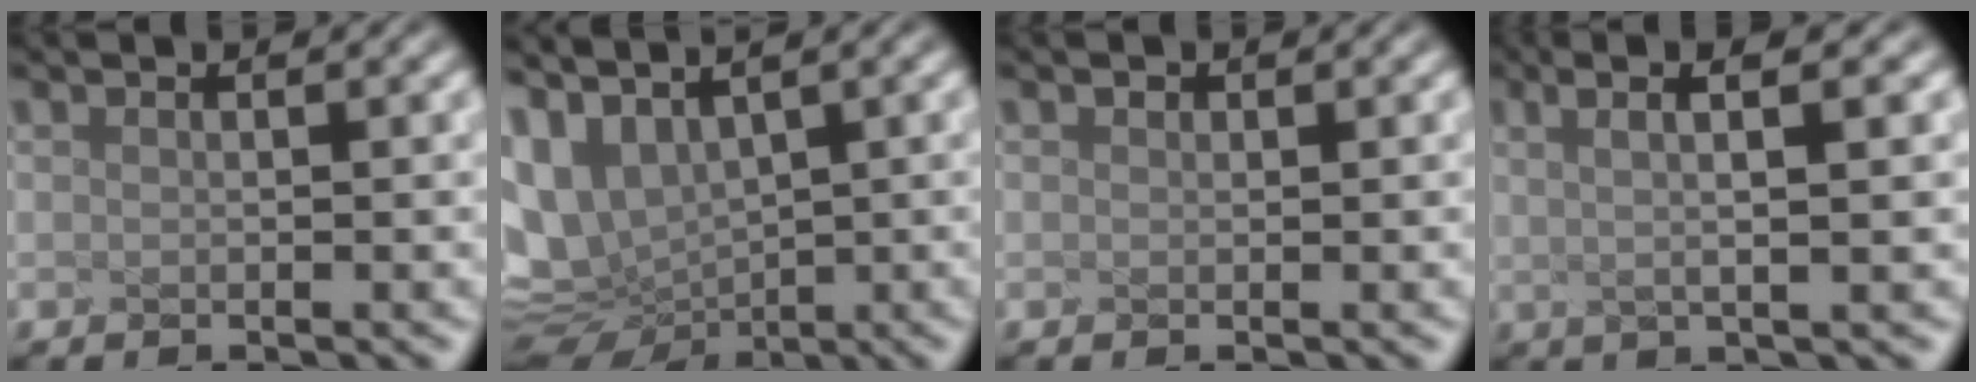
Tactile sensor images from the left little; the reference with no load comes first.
{"total": 7.0, "force": [-0.2, 3.8, 5.8], "torque": [-0.165, -0.016, 0.071]}
{"total": 1.8, "force": [-0.9, -1.0, -1.1], "torque": [-0.008, -0.005, 0.021]}
{"total": 3.0, "force": [0.3, -0.4, 3.0], "torque": [-0.082, 0.001, 0.036]}